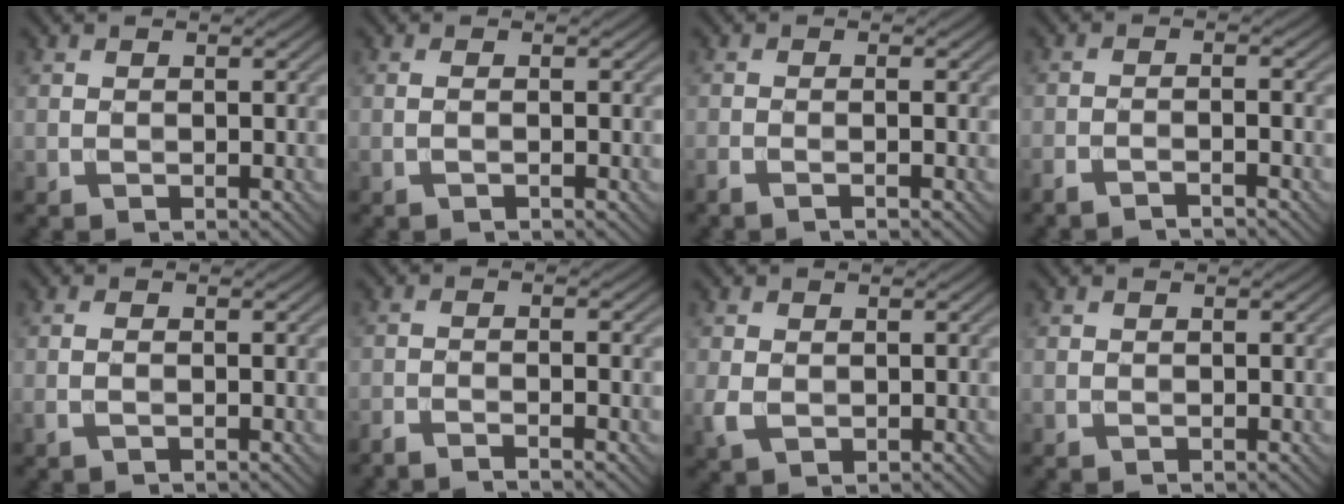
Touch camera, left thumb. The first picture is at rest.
{"total": 1.0, "force": [-0.3, 0.0, 0.9], "torque": [-0.018, 0.004, -0.011]}
{"total": 1.5, "force": [-0.8, 0.0, 1.2], "torque": [-0.020, 0.004, -0.024]}
{"total": 2.9, "force": [-2.2, 0.2, 1.8], "torque": [-0.026, 0.002, -0.053]}
{"total": 1.1, "force": [-0.4, 0.2, 1.0], "torque": [-0.023, 0.001, -0.009]}
{"total": 2.9, "force": [-2.2, 0.2, 1.8], "torque": [-0.021, 0.000, -0.053]}
{"total": 2.3, "force": [-0.2, 1.6, 1.7], "torque": [-0.045, -0.005, 0.001]}
{"total": 0.0}